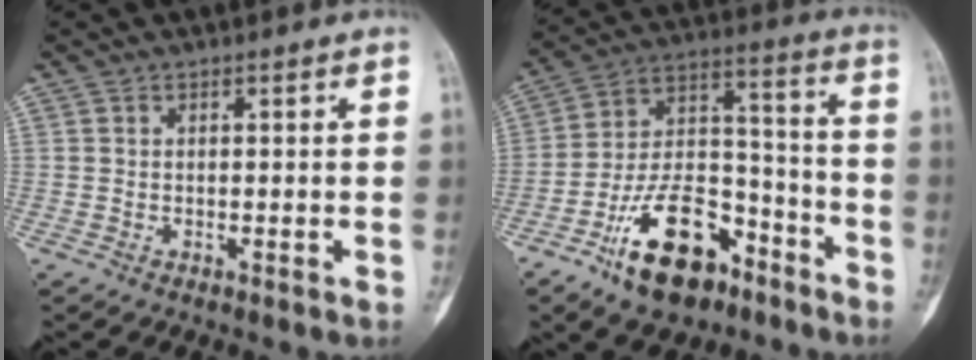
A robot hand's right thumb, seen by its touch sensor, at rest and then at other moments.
{"total": 18.2, "force": [-10.9, 9.6, 11.0], "torque": [-0.161, 0.091, -0.185]}